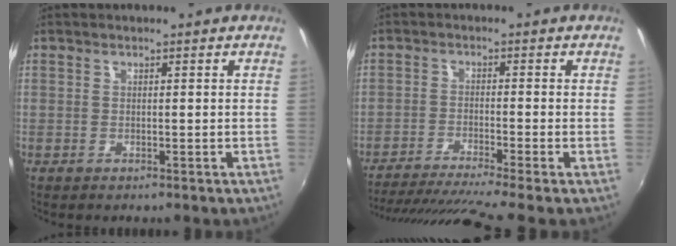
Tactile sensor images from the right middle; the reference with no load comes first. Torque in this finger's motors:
{"motor_torque": [1.07, -1.07, 0.16, 0.06]}